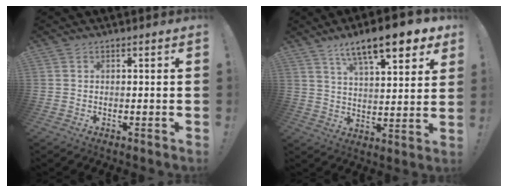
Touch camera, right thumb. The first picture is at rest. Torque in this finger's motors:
{"motor_torque": [0.91, 1.03, 1.05, 0.85, 0.09]}